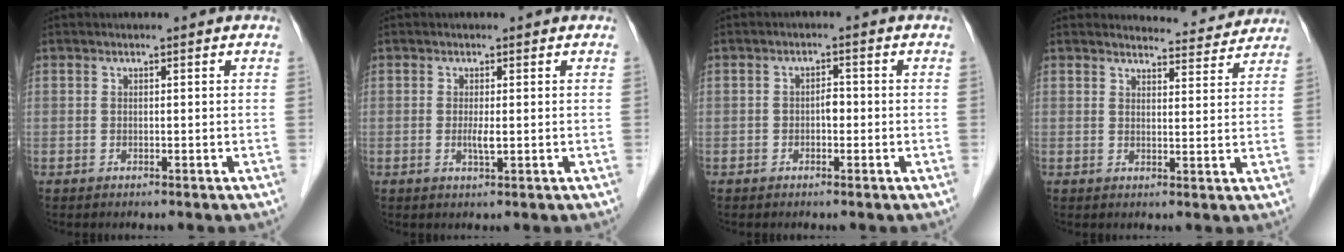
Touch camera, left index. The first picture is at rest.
{"total": 1.7, "force": [-0.1, 0.1, 1.7], "torque": [-0.035, -0.004, -0.001]}
{"total": 1.7, "force": [-0.5, 0.9, 1.4], "torque": [-0.017, 0.004, -0.011]}
{"total": 7.1, "force": [7.0, 1.1, 0.0], "torque": [0.008, -0.006, 0.073]}